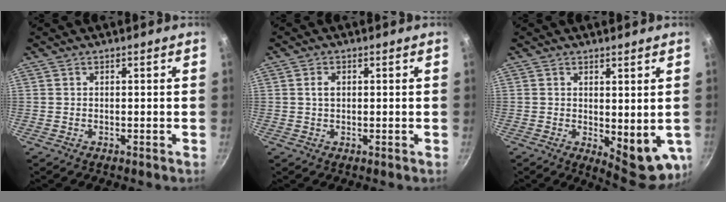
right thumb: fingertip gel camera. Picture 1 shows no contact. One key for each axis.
{"total": 2.1, "fx": 0.4, "fy": 1.4, "fz": 1.5, "tx": -0.022, "ty": 0.003, "tz": 0.007}
{"total": 9.5, "fx": 0.2, "fy": 4.3, "fz": 8.5, "tx": -0.089, "ty": -0.018, "tz": 0.016}